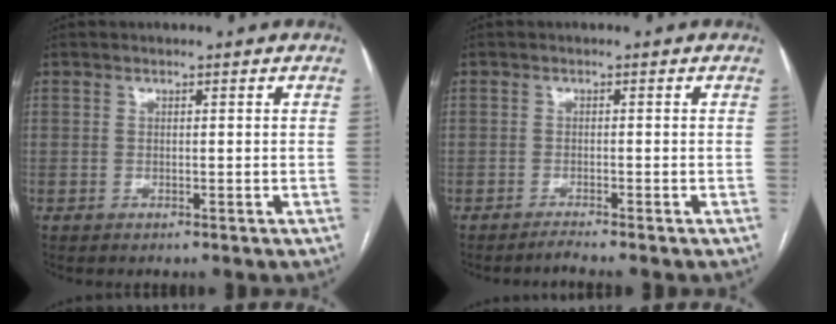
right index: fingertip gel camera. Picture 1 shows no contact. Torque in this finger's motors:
{"motor_torque": [-0.21, -0.19, -0.03, 0.01]}